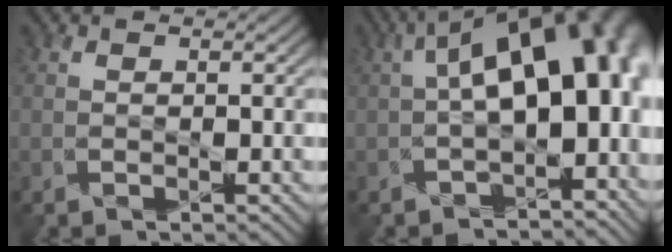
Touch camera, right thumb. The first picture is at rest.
{"total": 15.5, "force": [0.8, 8.2, 13.2], "torque": [-0.177, -0.004, 0.042]}